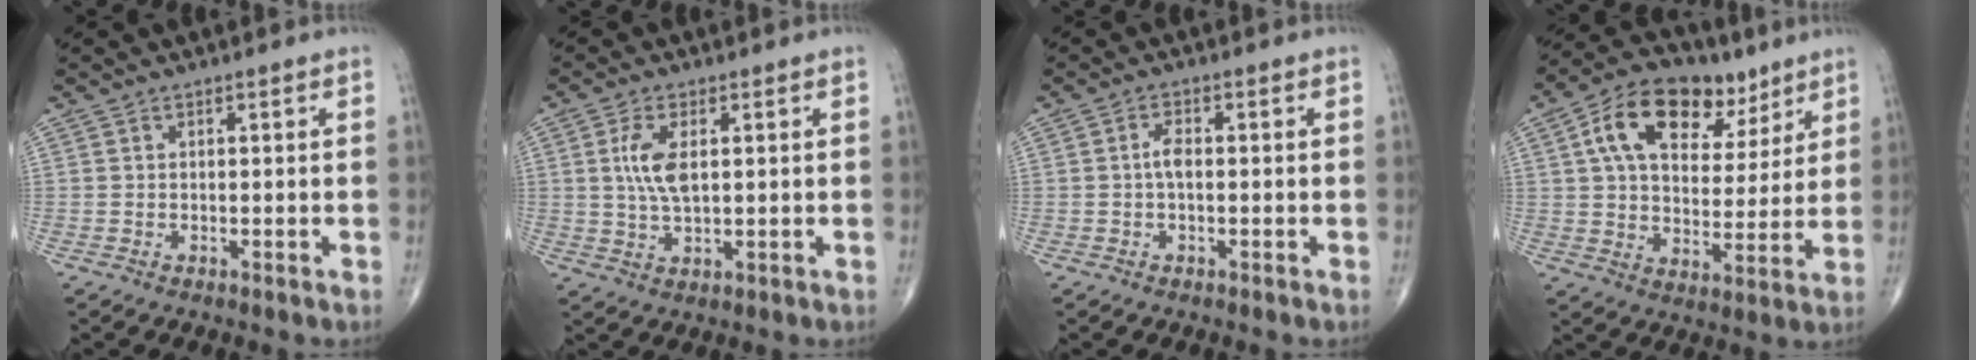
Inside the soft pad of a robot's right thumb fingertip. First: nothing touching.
{"total": 6.4, "force": [1.3, 2.8, 5.6], "torque": [-0.118, -0.005, 0.027]}
{"total": 2.4, "force": [-0.2, 1.1, 2.1], "torque": [-0.041, 0.006, -0.007]}
{"total": 18.0, "force": [8.3, 10.9, 11.6], "torque": [-0.159, -0.007, 0.138]}